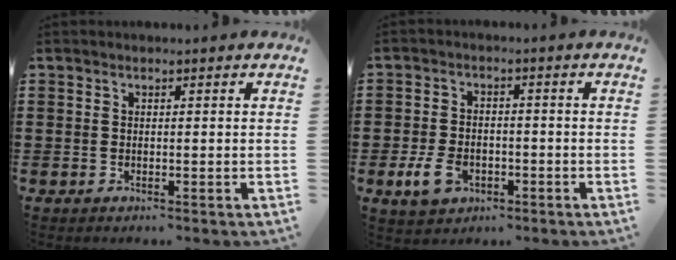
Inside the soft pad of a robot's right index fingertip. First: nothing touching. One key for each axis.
{"total": 5.0, "fx": -2.0, "fy": 3.3, "fz": 3.1, "tx": -0.082, "ty": -0.003, "tz": -0.043}